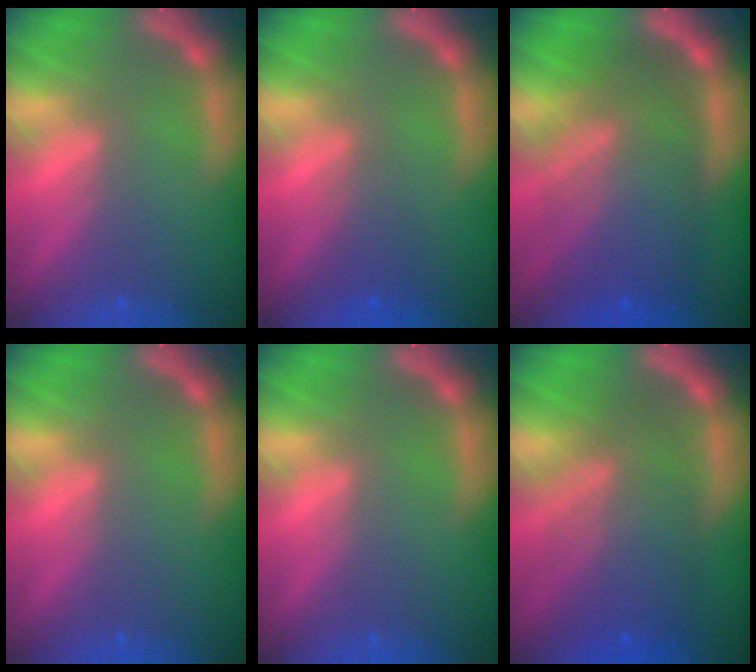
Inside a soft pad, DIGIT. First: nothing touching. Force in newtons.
{"total": 1.9}
{"total": 10.0}
{"total": 0.0}
{"total": 0.0}
{"total": 8.0}